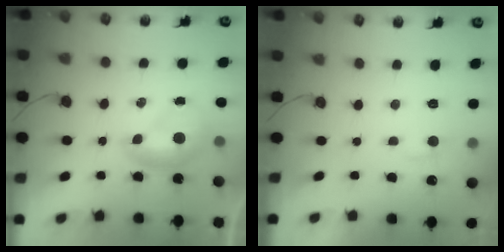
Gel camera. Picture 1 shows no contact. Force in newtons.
{"total": 2.1, "press": 2.1, "slide": 0.4}